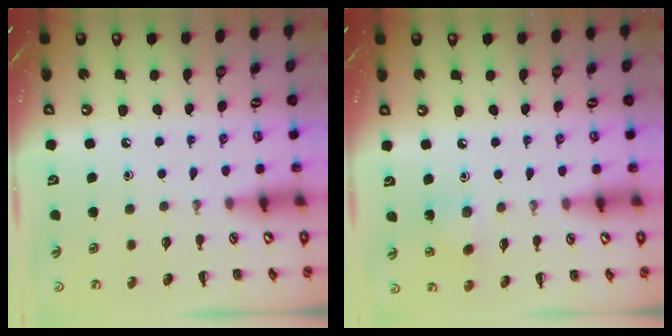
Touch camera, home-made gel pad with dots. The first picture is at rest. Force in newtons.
{"total": 4.4, "press": 4.2, "slide": 1.2}